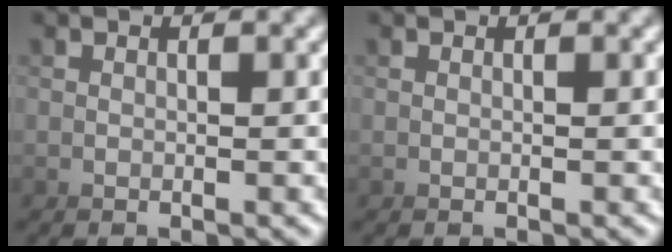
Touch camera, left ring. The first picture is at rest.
{"total": 0.0}